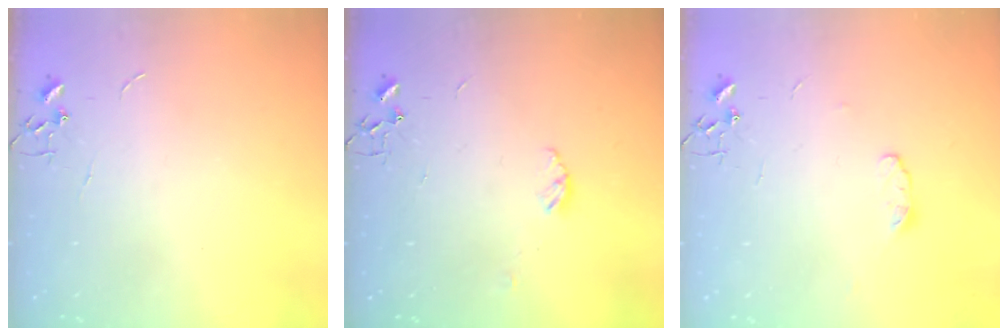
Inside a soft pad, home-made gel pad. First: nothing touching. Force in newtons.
{"total": 3.8, "press": 3.7, "slide": 0.4}
{"total": 5.2, "press": 5.2, "slide": 0.7}